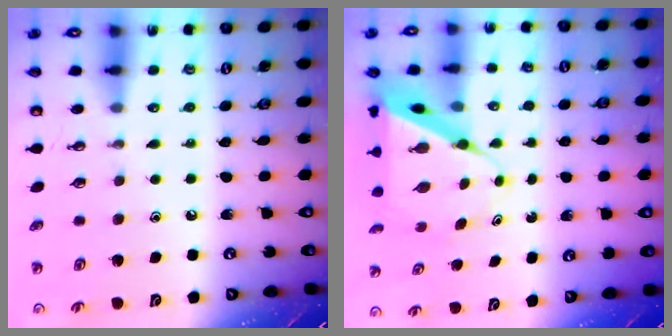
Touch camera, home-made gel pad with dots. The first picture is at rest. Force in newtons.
{"total": 8.9, "press": 8.9, "slide": 0.6}